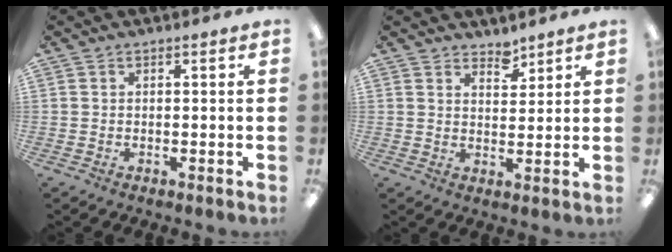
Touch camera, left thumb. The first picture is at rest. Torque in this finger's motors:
{"motor_torque": [-0.14, -0.06, -0.43, 0.12, 0.04]}